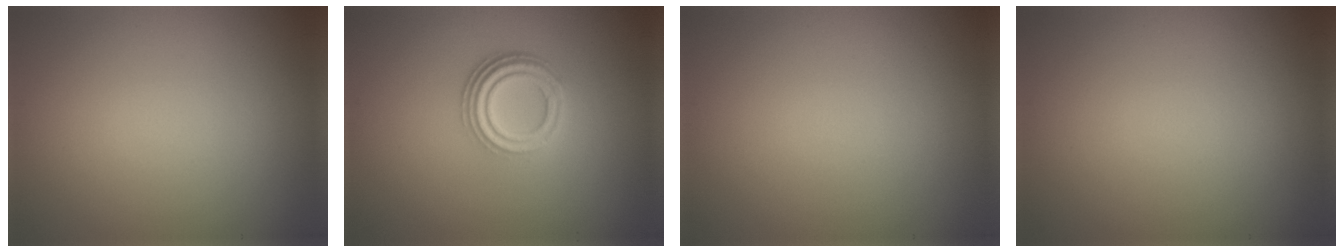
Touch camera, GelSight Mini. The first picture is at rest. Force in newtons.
{"total": 4.2, "press": 3.1, "slide": 2.7}
{"total": 0.0}
{"total": 0.0}